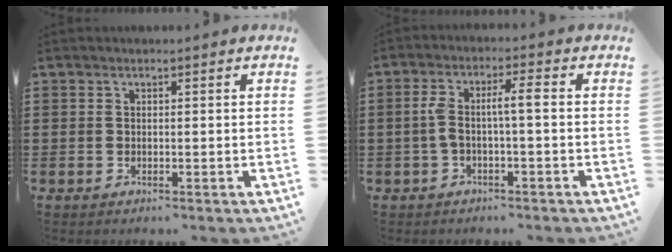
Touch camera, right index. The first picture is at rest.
{"total": 4.6, "force": [-0.5, 0.6, 4.5], "torque": [-0.093, 0.002, -0.017]}